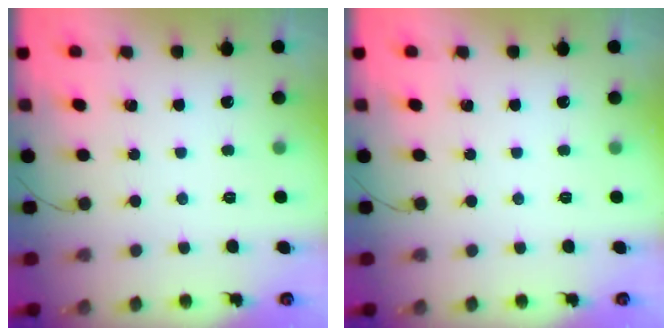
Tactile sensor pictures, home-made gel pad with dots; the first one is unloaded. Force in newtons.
{"total": 0.0}